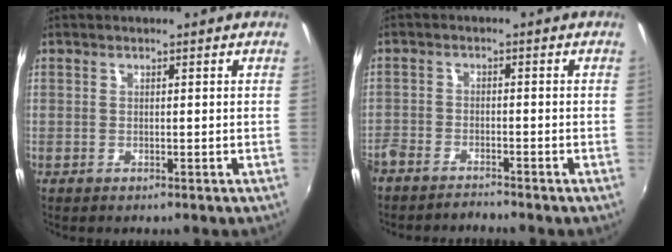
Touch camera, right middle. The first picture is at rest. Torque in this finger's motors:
{"motor_torque": [1.13, -1.01, 0.73, 0.21]}